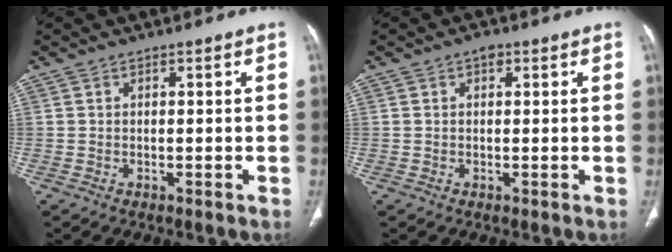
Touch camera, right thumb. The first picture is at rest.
{"total": 1.7, "force": [0.7, 1.1, 1.0], "torque": [-0.014, 0.004, 0.009]}